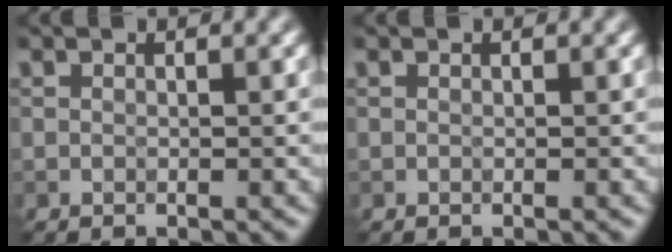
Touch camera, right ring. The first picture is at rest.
{"total": 0.0}